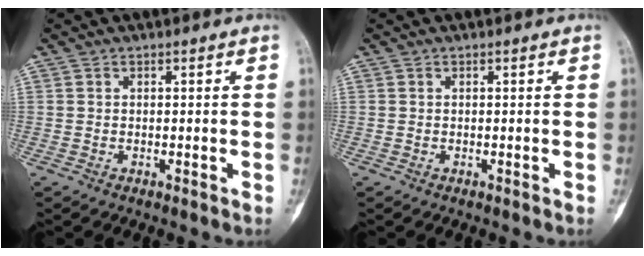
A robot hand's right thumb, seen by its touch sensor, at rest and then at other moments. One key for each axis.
{"total": 0.0}